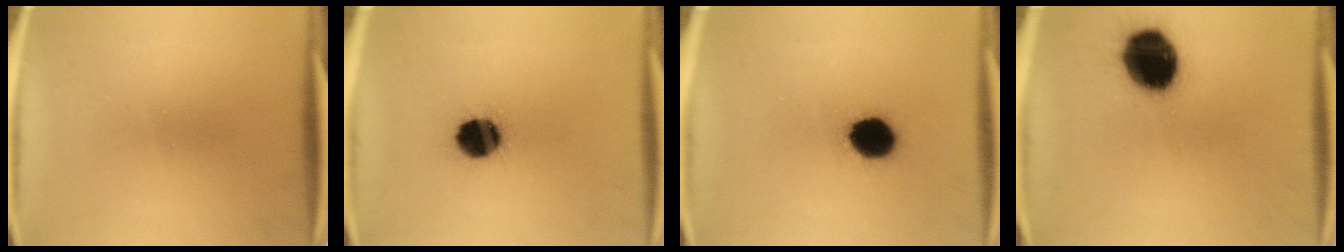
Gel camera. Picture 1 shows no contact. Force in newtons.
{"total": 11.2}
{"total": 11.0}
{"total": 18.4}